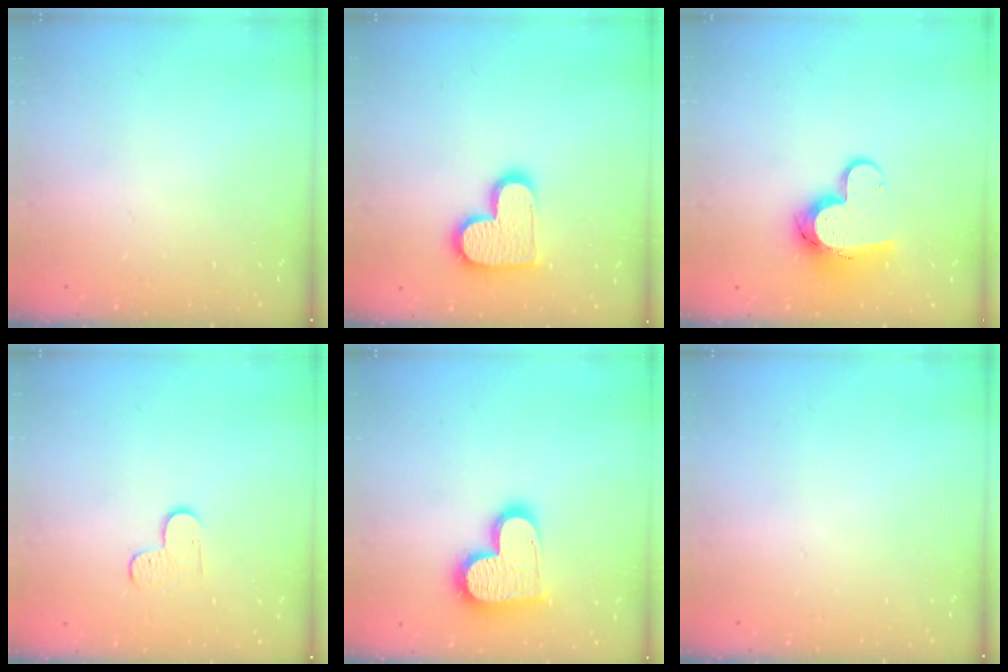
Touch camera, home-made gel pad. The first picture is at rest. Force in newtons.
{"total": 15.1, "press": 15.1, "slide": 1.1}
{"total": 11.9, "press": 11.8, "slide": 1.1}
{"total": 3.7, "press": 3.7, "slide": 0.4}
{"total": 17.4, "press": 17.3, "slide": 1.3}
{"total": 0.0}